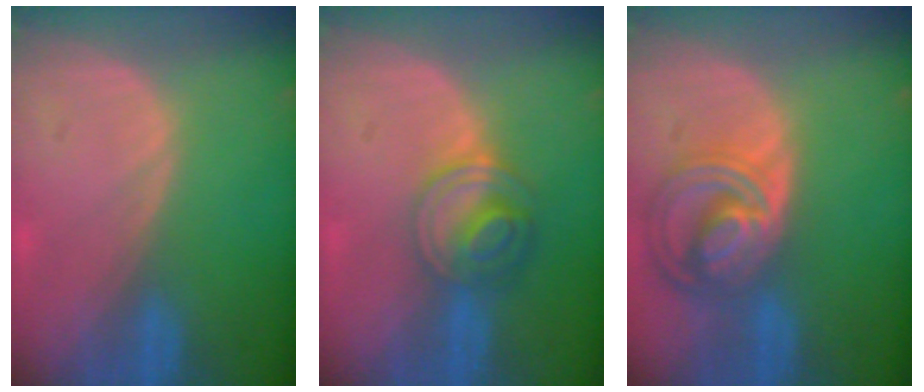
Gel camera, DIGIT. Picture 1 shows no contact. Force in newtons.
{"total": 6.3, "press": 5.5, "slide": 3.1}
{"total": 8.7, "press": 7.5, "slide": 4.3}